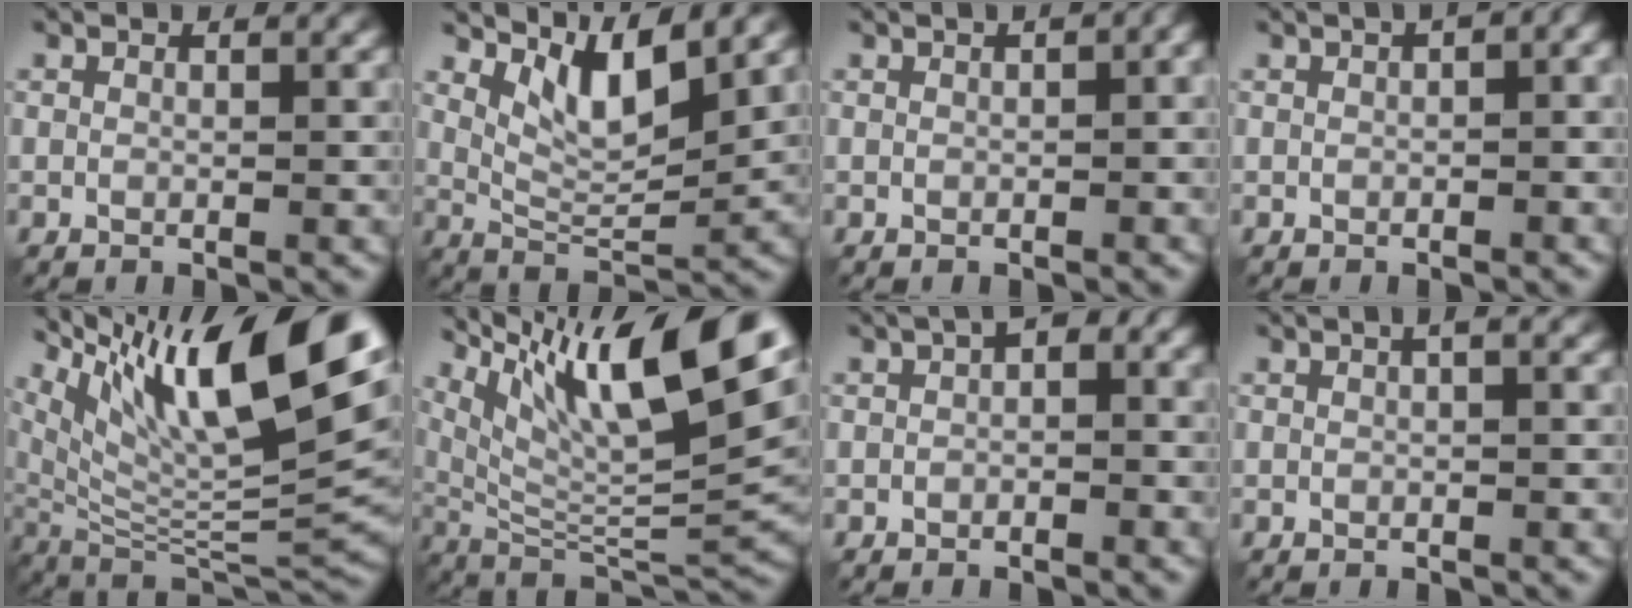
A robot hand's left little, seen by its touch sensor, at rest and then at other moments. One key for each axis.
{"total": 5.2, "fx": 2.4, "fy": 2.0, "fz": 4.2, "tx": -0.078, "ty": -0.012, "tz": 0.049}
{"total": 5.1, "fx": 1.2, "fy": 2.6, "fz": 4.2, "tx": -0.045, "ty": 0.020, "tz": 0.019}
{"total": 8.9, "fx": 2.2, "fy": 4.7, "fz": 7.3, "tx": -0.089, "ty": 0.036, "tz": 0.024}
{"total": 16.7, "fx": 7.8, "fy": 5.5, "fz": 13.7, "tx": -0.252, "ty": 0.031, "tz": 0.138}
{"total": 15.2, "fx": 7.7, "fy": 4.7, "fz": 12.3, "tx": -0.222, "ty": 0.028, "tz": 0.144}
{"total": 5.2, "fx": 0.9, "fy": 2.9, "fz": 4.2, "tx": -0.051, "ty": 0.015, "tz": 0.012}
{"total": 1.5, "fx": 0.3, "fy": 0.5, "fz": 1.4, "tx": -0.019, "ty": -0.002, "tz": 0.010}